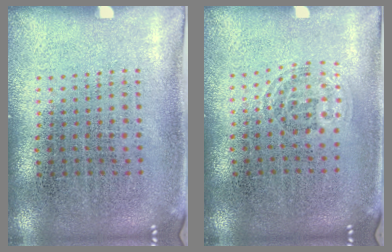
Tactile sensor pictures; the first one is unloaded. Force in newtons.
{"total": 1.0, "press": 0.6, "slide": 0.7}